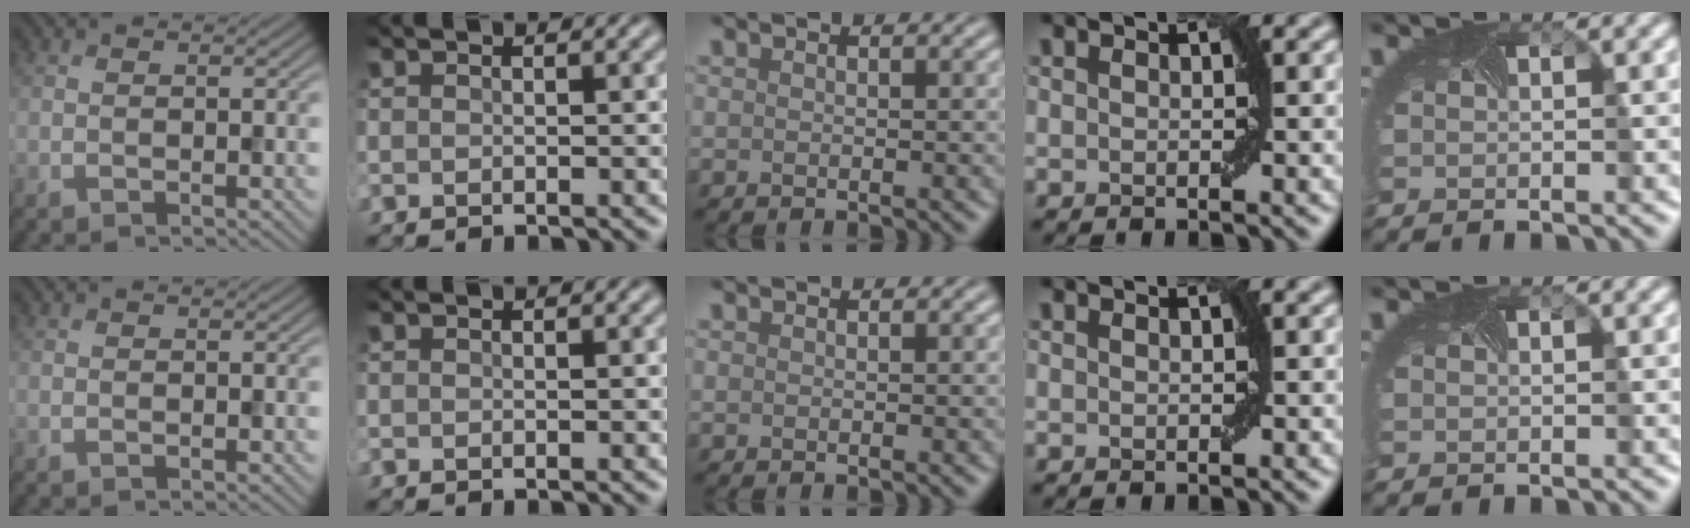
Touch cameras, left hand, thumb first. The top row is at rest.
{}